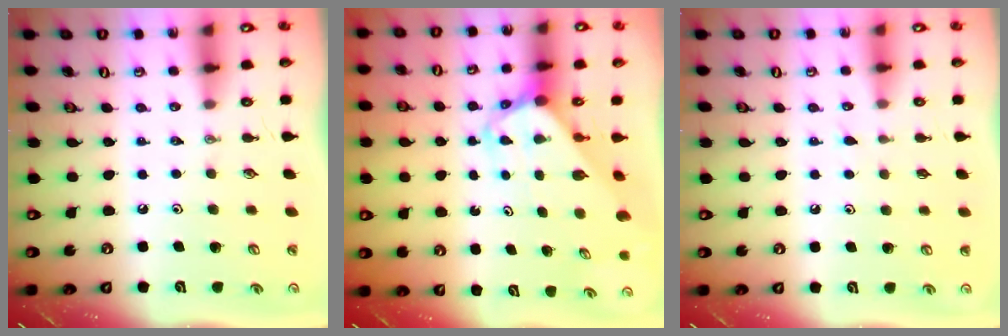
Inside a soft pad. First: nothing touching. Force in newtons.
{"total": 2.8, "press": 2.8, "slide": 0.2}
{"total": 7.0, "press": 6.9, "slide": 0.7}